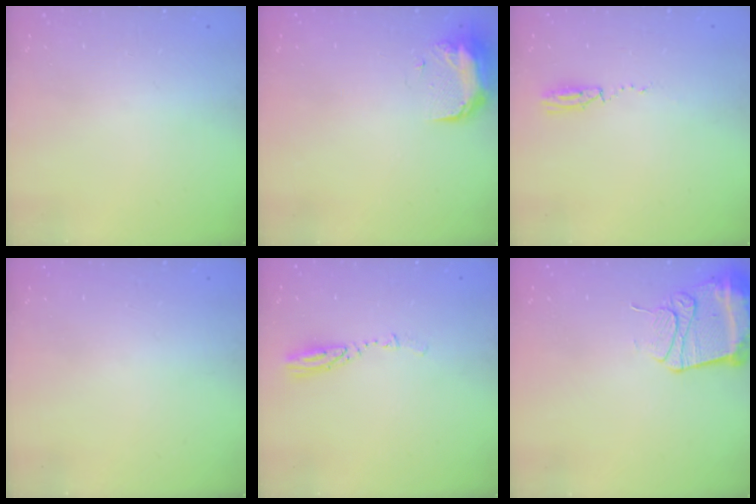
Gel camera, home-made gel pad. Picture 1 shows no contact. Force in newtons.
{"total": 11.4, "press": 9.6, "slide": 6.1}
{"total": 3.5, "press": 2.8, "slide": 2.2}
{"total": 0.0}
{"total": 3.6, "press": 3.5, "slide": 0.4}
{"total": 13.2, "press": 13.2, "slide": 1.4}